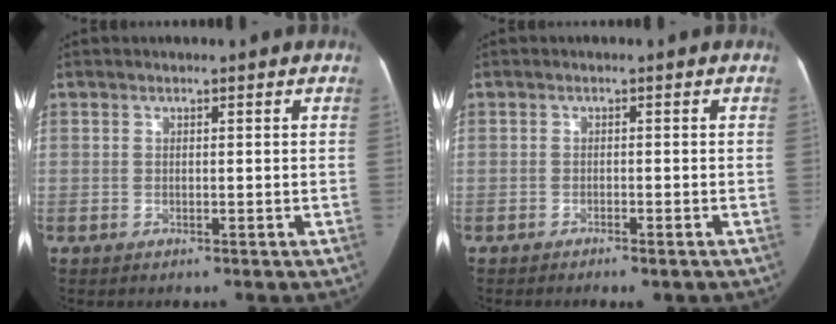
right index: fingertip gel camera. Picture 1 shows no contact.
{"total": 2.0, "force": [-1.6, 0.2, 1.2], "torque": [-0.015, -0.005, -0.019]}